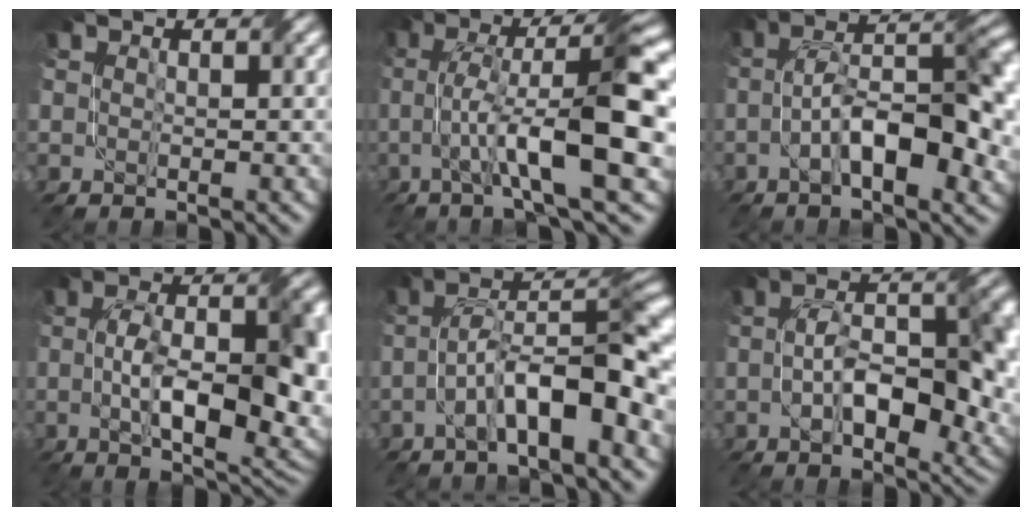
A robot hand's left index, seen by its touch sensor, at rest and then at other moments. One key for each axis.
{"total": 11.7, "fx": -0.6, "fy": 2.2, "fz": 11.5, "tx": -0.180, "ty": 0.023, "tz": -0.013}
{"total": 10.2, "fx": -2.3, "fy": 3.7, "fz": 9.3, "tx": -0.146, "ty": 0.019, "tz": -0.041}
{"total": 12.3, "fx": -1.4, "fy": 4.9, "fz": 11.2, "tx": -0.180, "ty": -0.011, "tz": -0.018}
{"total": 9.2, "fx": -3.0, "fy": 2.3, "fz": 8.3, "tx": -0.138, "ty": 0.025, "tz": -0.053}
{"total": 11.3, "fx": -1.5, "fy": 5.1, "fz": 10.0, "tx": -0.152, "ty": 0.004, "tz": -0.023}